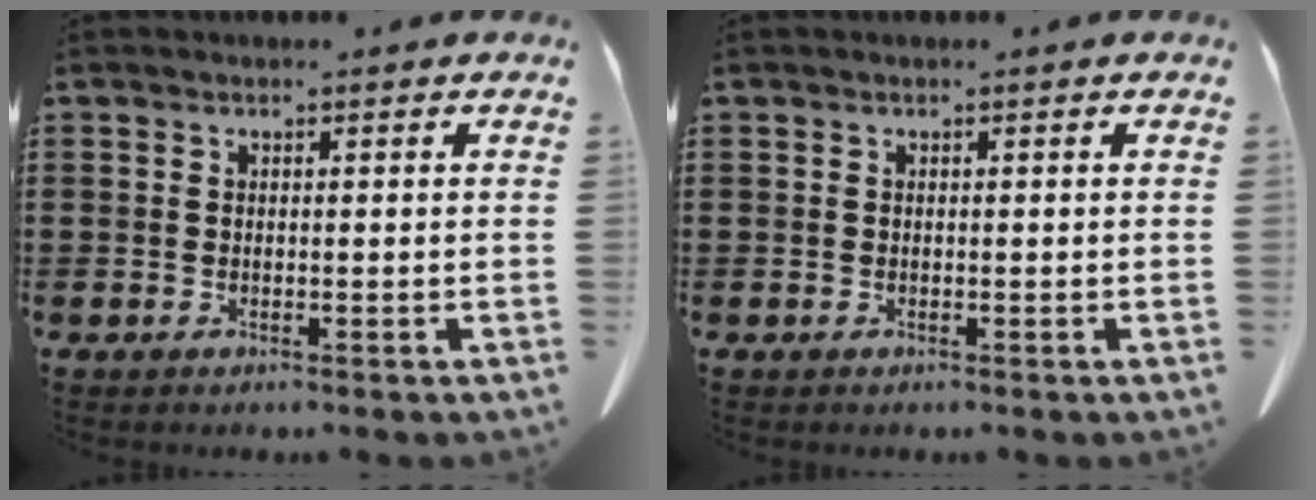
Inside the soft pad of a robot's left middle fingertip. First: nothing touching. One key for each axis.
{"total": 0.0}